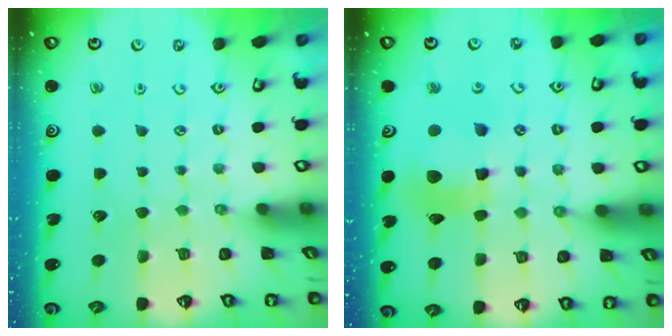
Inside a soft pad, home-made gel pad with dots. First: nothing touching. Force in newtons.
{"total": 12.0, "press": 11.9, "slide": 1.4}